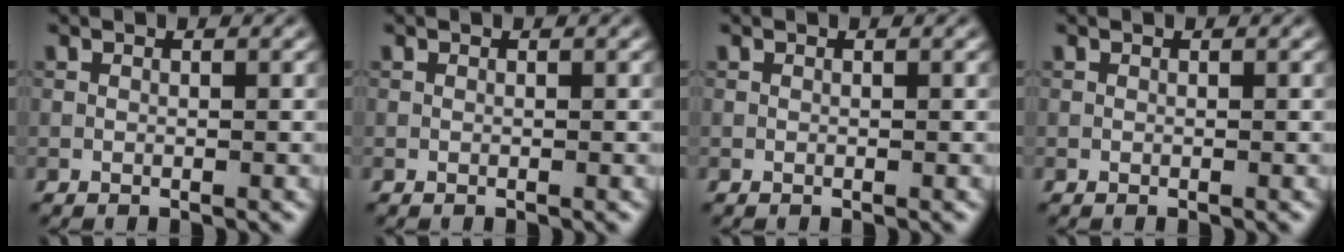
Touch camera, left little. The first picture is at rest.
{"total": 0.0}
{"total": 0.0}
{"total": 0.0}